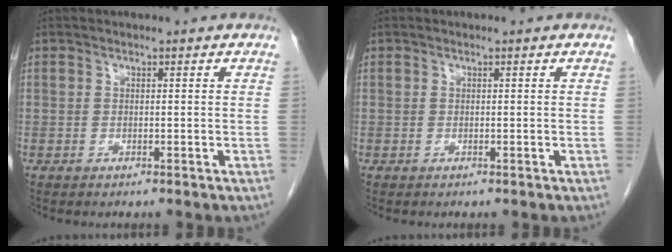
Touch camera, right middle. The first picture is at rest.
{"total": 0.0}